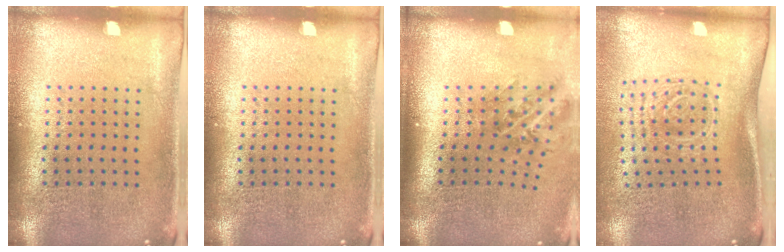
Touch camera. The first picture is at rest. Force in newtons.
{"total": 0.0}
{"total": 1.3, "press": 1.1, "slide": 0.7}
{"total": 1.8, "press": 1.3, "slide": 1.3}